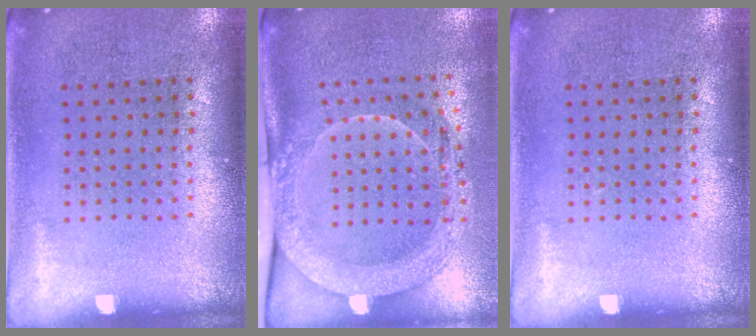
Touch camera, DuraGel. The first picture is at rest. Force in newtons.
{"total": 2.1, "press": 2.0, "slide": 0.5}
{"total": 0.0}